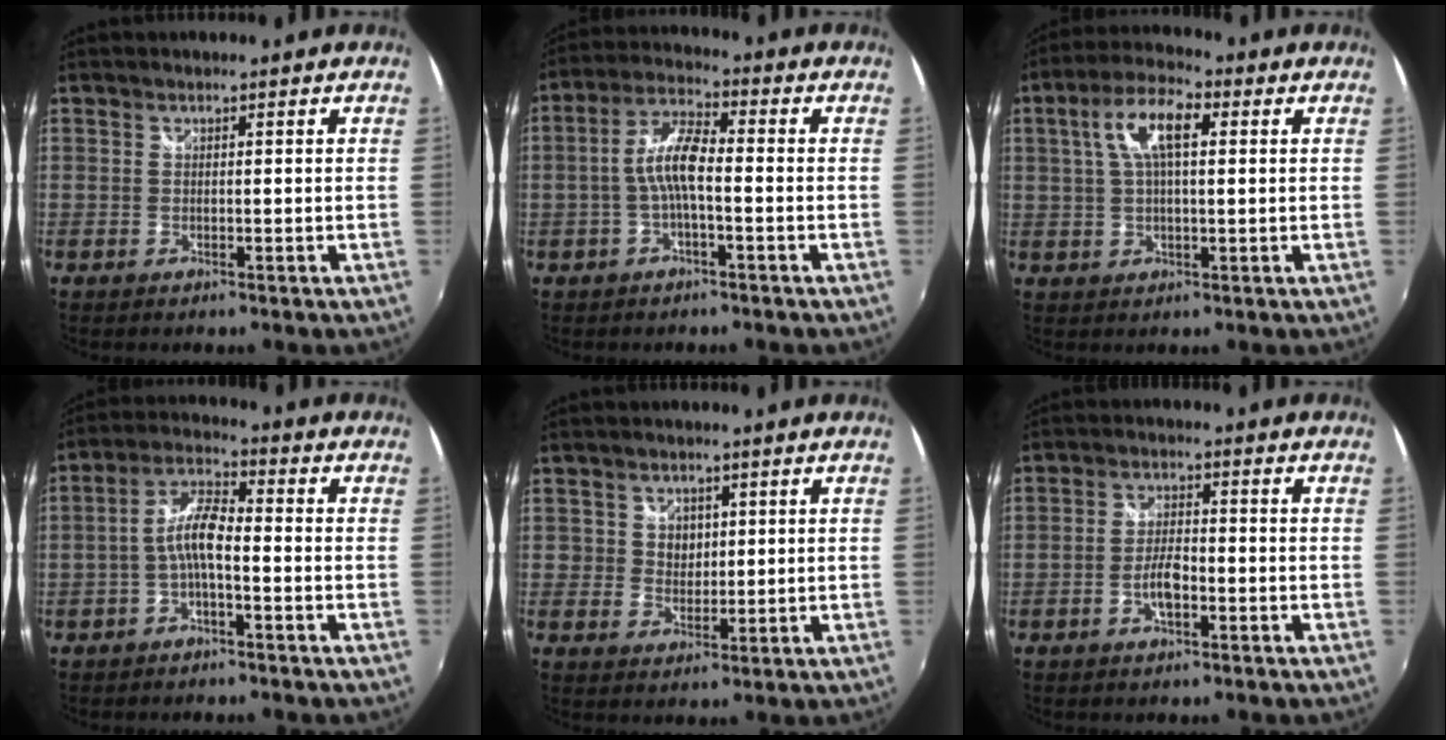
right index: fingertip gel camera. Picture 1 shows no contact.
{"total": 7.2, "force": [-1.4, 1.7, 6.8], "torque": [-0.145, 0.014, -0.027]}
{"total": 8.8, "force": [2.3, 3.3, 7.8], "torque": [-0.149, 0.021, 0.040]}
{"total": 6.3, "force": [-2.0, 1.7, 5.7], "torque": [-0.123, 0.016, -0.039]}
{"total": 3.7, "force": [1.0, 3.4, 1.3], "torque": [-0.018, 0.005, 0.016]}
{"total": 4.3, "force": [-1.9, 1.6, 3.6], "torque": [-0.074, 0.005, -0.034]}